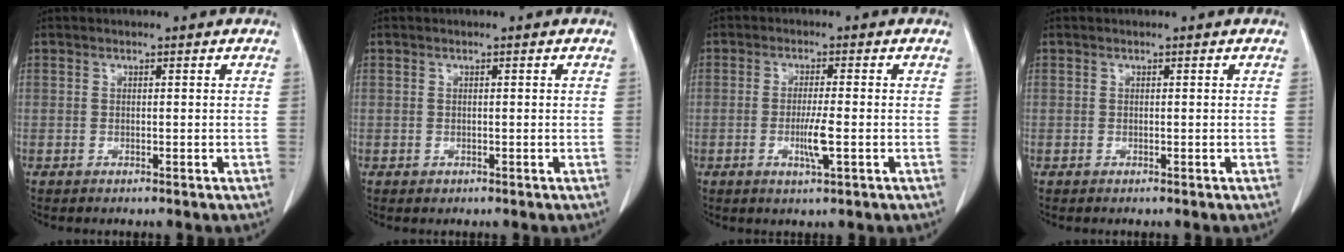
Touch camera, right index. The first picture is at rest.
{"total": 0.5, "force": [-0.1, 0.5, 0.1], "torque": [0.000, 0.003, -0.001]}
{"total": 4.3, "force": [-1.2, 0.1, 4.1], "torque": [-0.081, -0.008, -0.021]}
{"total": 0.0}